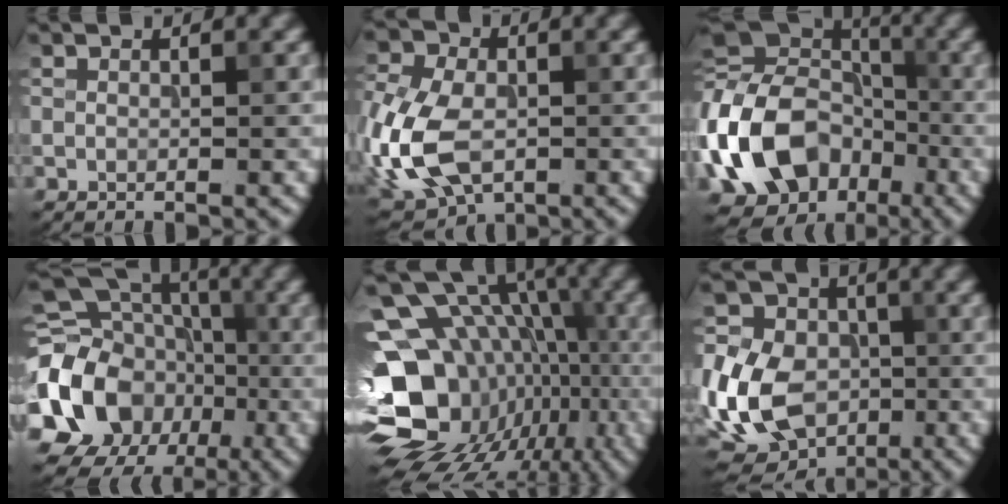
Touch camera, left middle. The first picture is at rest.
{"total": 10.8, "force": [-2.8, 7.1, 7.6], "torque": [-0.189, -0.012, -0.066]}
{"total": 14.8, "force": [-4.3, 11.4, 8.5], "torque": [-0.198, -0.005, -0.091]}
{"total": 14.9, "force": [-3.5, 12.4, 7.6], "torque": [-0.177, -0.014, -0.077]}
{"total": 18.5, "force": [-4.9, 14.2, 10.8], "torque": [-0.181, 0.010, -0.051]}
{"total": 14.3, "force": [-3.7, 11.1, 8.2], "torque": [-0.167, -0.014, -0.088]}